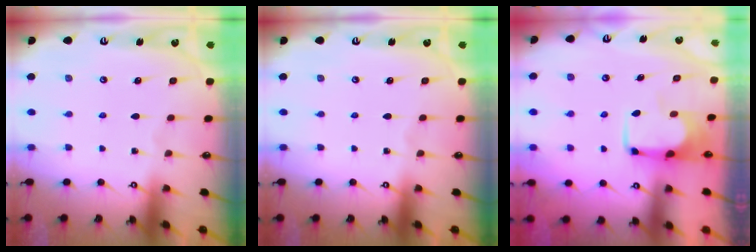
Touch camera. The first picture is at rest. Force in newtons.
{"total": 0.0}
{"total": 3.2, "press": 3.1, "slide": 0.5}